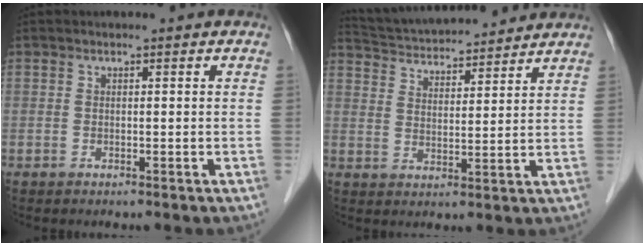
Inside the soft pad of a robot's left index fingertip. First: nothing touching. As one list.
[{"total": 15.9, "force": [14.8, 2.3, 5.1], "torque": [-0.089, 0.032, 0.232]}]